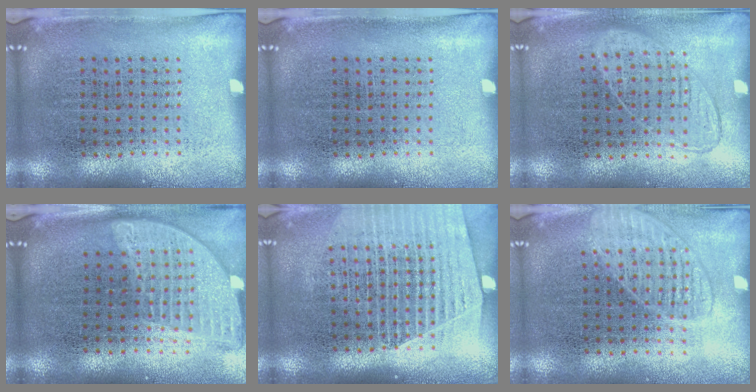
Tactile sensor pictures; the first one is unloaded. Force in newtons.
{"total": 0.0}
{"total": 1.0, "press": 0.9, "slide": 0.4}
{"total": 1.9, "press": 1.6, "slide": 1.1}
{"total": 1.7, "press": 1.6, "slide": 0.5}
{"total": 1.5, "press": 1.4, "slide": 0.5}